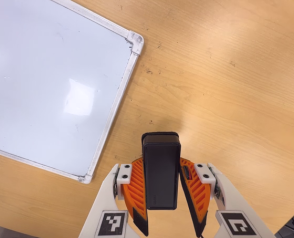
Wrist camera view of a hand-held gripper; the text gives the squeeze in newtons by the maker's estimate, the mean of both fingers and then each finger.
{"total": 5.6, "left": 4.7, "right": 6.5}